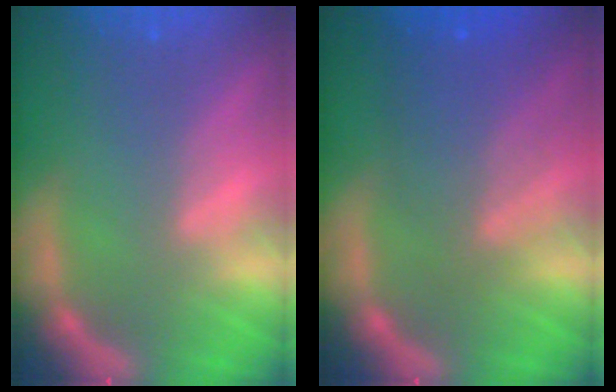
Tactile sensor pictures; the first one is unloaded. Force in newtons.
{"total": 6.0}